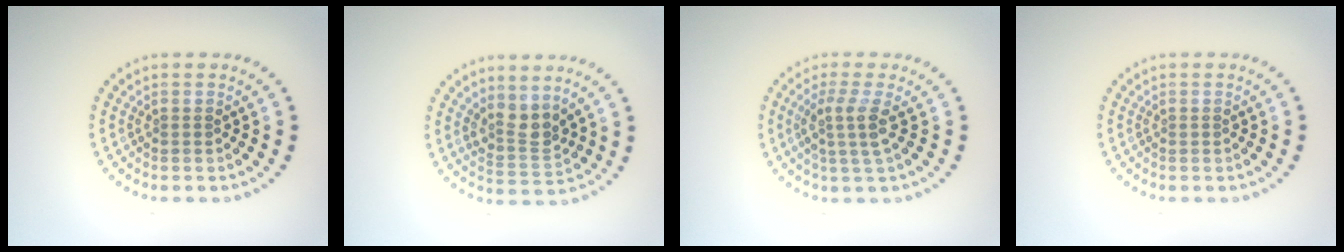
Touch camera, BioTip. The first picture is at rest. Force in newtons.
{"total": 2.7, "press": 2.1, "slide": 1.7}
{"total": 2.5, "press": 1.9, "slide": 1.6}
{"total": 0.0}